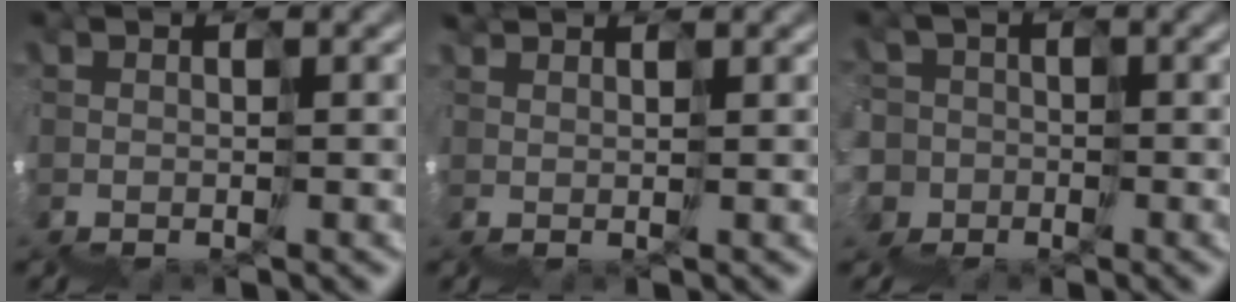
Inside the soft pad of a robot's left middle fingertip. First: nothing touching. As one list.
[{"total": 1.6, "force": [1.5, 0.1, -0.2], "torque": [0.011, 0.021, 0.026]}, {"total": 5.3, "force": [-1.1, 2.9, -4.3], "torque": [0.054, 0.028, -0.042]}]